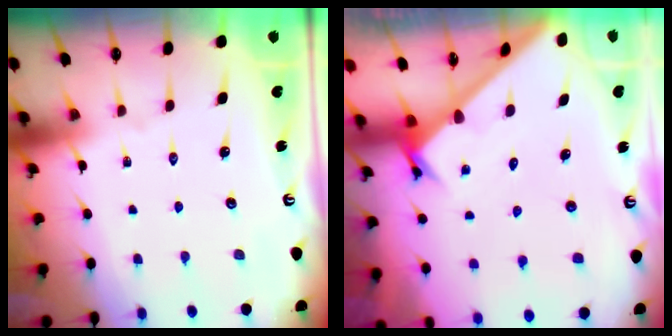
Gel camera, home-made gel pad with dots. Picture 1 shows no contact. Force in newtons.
{"total": 2.4, "press": 2.4, "slide": 0.1}